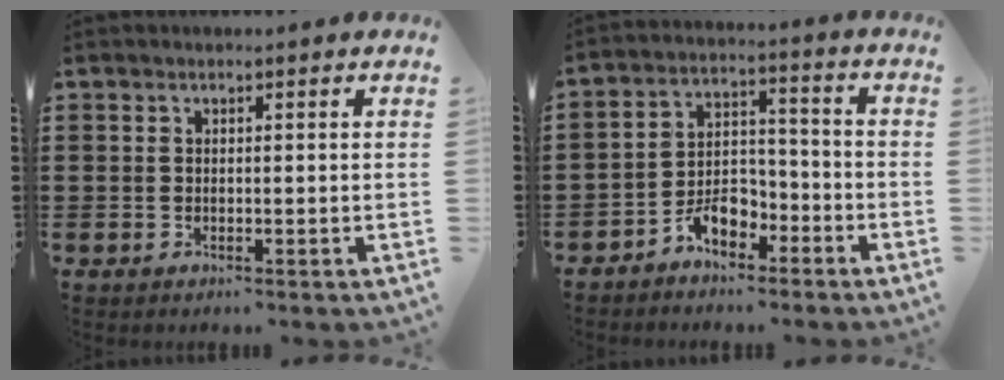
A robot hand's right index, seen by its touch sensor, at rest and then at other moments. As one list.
[{"total": 6.0, "force": [-4.2, 3.2, 2.8], "torque": [-0.052, 0.020, -0.078]}]